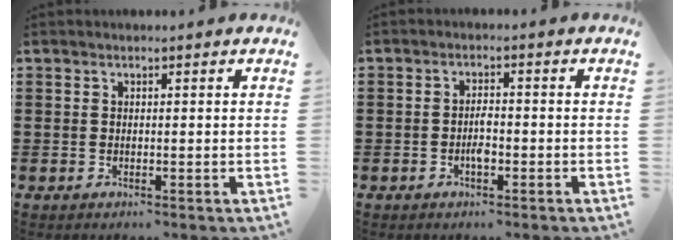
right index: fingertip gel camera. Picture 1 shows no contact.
{"total": 2.7, "force": [-0.9, 1.0, 2.3], "torque": [-0.051, 0.002, -0.019]}